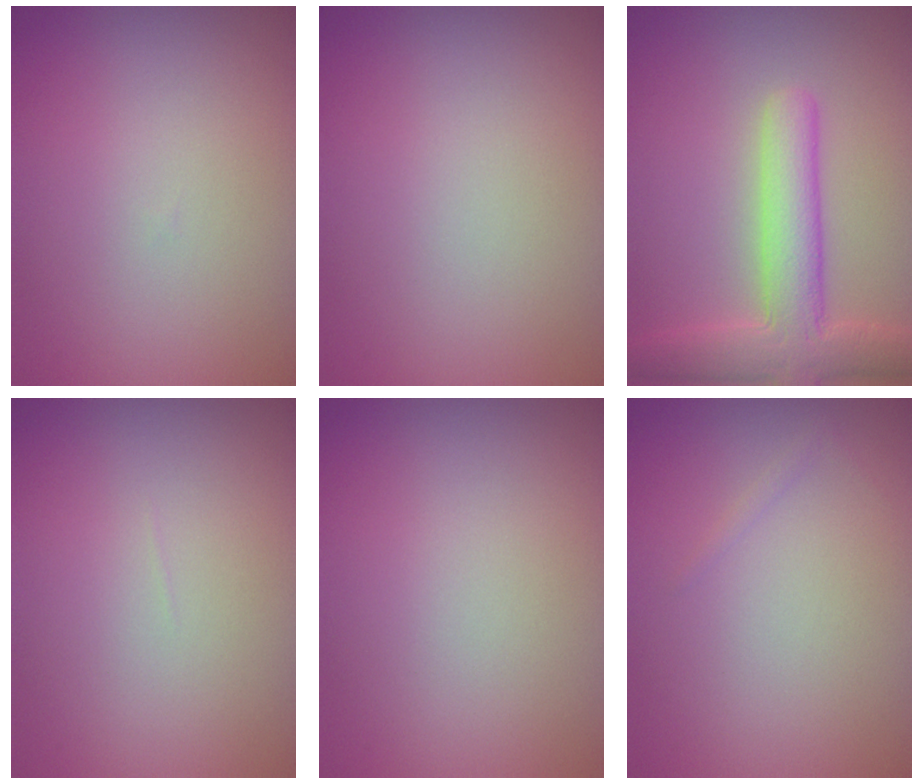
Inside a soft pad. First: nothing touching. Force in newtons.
{"total": 0.0}
{"total": 6.1, "press": 6.1, "slide": 0.6}
{"total": 0.0}
{"total": 0.0}
{"total": 0.5, "press": 0.5, "slide": 0.0}